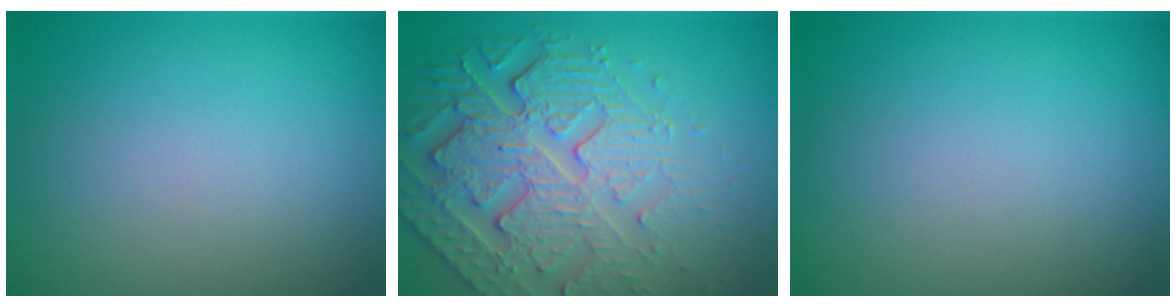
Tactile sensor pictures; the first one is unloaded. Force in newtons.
{"total": 6.9, "press": 5.5, "slide": 4.2}
{"total": 0.0}